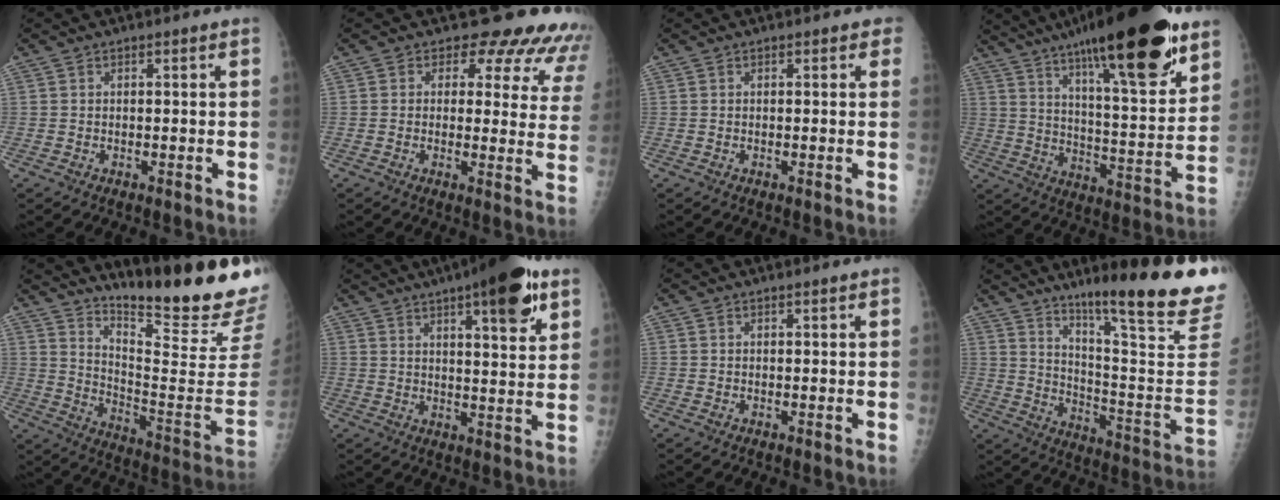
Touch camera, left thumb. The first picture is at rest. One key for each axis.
{"total": 13.6, "fx": 11.9, "fy": 5.8, "fz": 3.0, "tx": 0.021, "ty": -0.077, "tz": 0.100}
{"total": 1.1, "fx": 0.7, "fy": 0.7, "fz": 0.6, "tx": 0.010, "ty": 0.000, "tz": 0.000}
{"total": 28.0, "fx": 18.0, "fy": 6.1, "fz": 20.5, "tx": -0.298, "ty": -0.055, "tz": 0.284}
{"total": 23.1, "fx": 19.6, "fy": 1.3, "fz": 12.1, "tx": -0.156, "ty": -0.188, "tz": 0.278}
{"total": 14.7, "fx": 8.3, "fy": 3.7, "fz": 11.5, "tx": -0.143, "ty": -0.030, "tz": 0.114}
{"total": 0.0}
{"total": 24.7, "fx": 17.0, "fy": 1.8, "fz": 17.8, "tx": -0.235, "ty": -0.111, "tz": 0.250}